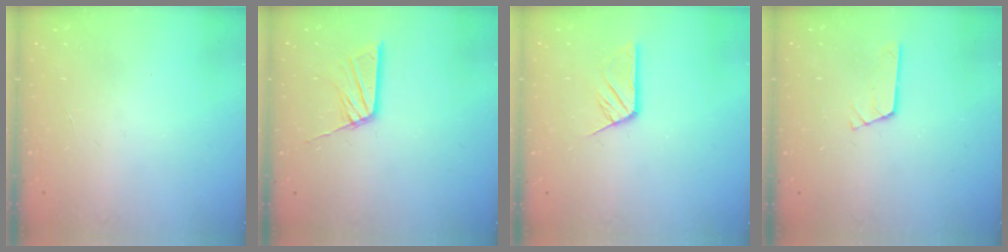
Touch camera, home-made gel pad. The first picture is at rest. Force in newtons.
{"total": 10.9, "press": 10.9, "slide": 1.0}
{"total": 6.0, "press": 6.0, "slide": 0.5}
{"total": 2.6, "press": 2.6, "slide": 0.3}